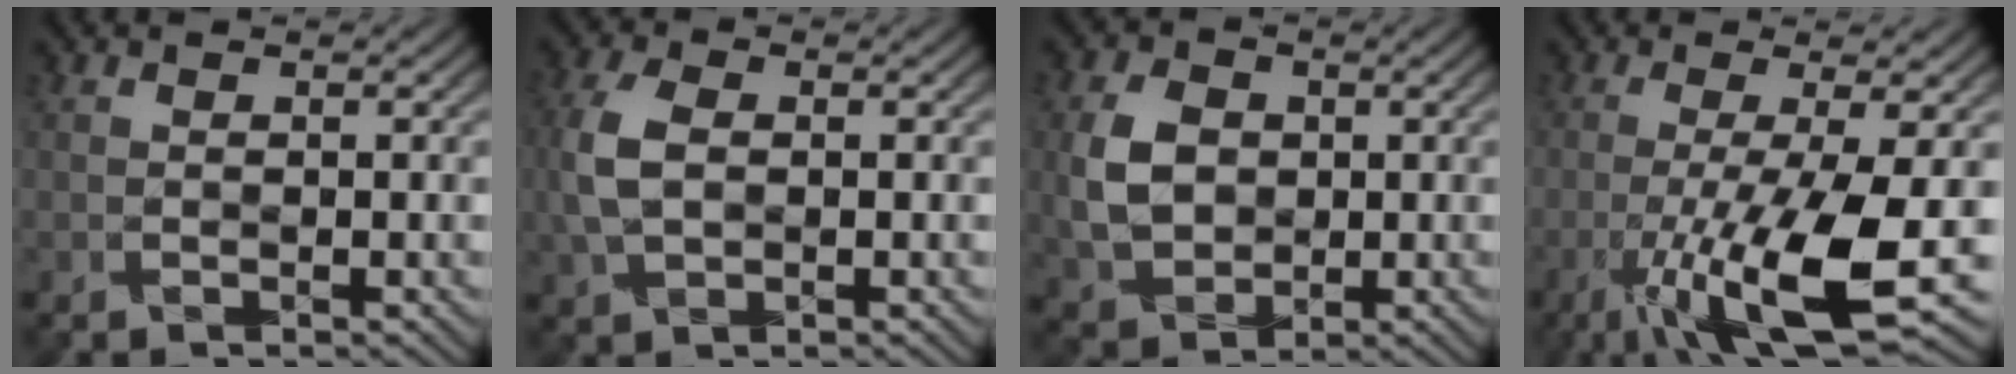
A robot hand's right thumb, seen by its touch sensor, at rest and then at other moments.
{"total": 5.8, "force": [-0.2, 3.8, 4.4], "torque": [-0.120, 0.002, -0.008]}
{"total": 7.1, "force": [0.1, 5.6, 4.4], "torque": [-0.108, 0.001, -0.004]}
{"total": 10.8, "force": [-3.7, 1.9, 10.0], "torque": [-0.157, -0.004, -0.064]}